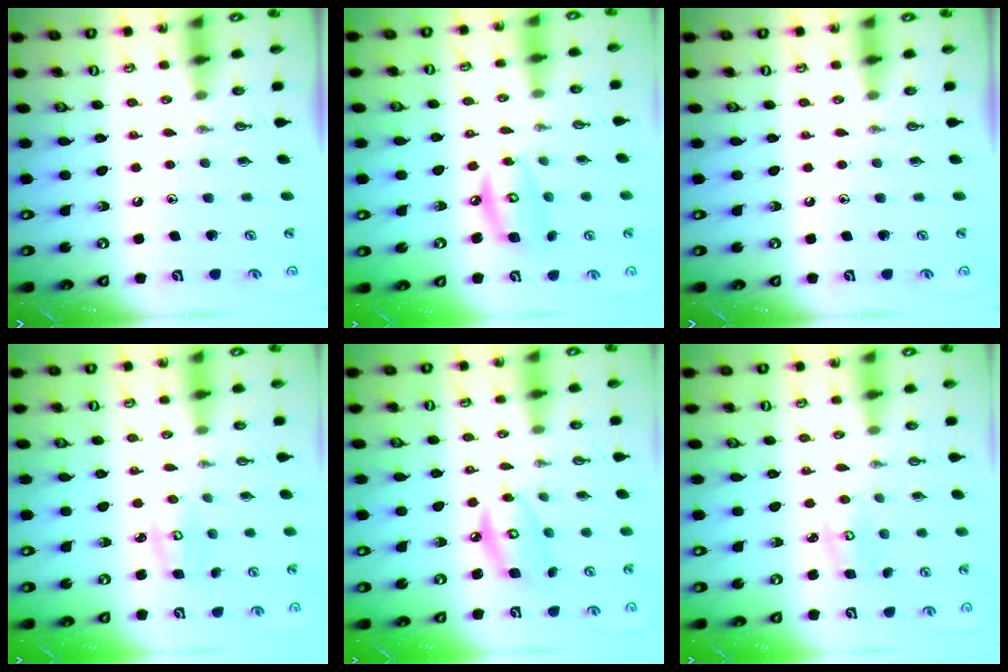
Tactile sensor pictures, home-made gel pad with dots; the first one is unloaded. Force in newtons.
{"total": 8.8, "press": 8.8, "slide": 0.8}
{"total": 0.0}
{"total": 3.8, "press": 3.8, "slide": 0.3}
{"total": 8.7, "press": 8.7, "slide": 0.6}
{"total": 3.5, "press": 3.5, "slide": 0.3}